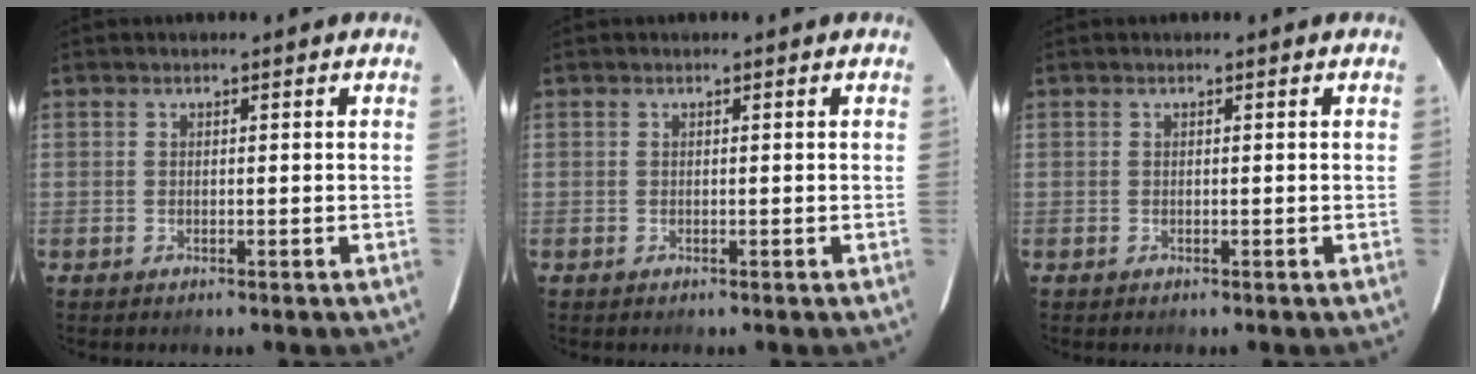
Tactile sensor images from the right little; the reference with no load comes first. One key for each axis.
{"total": 0.0}
{"total": 0.0}